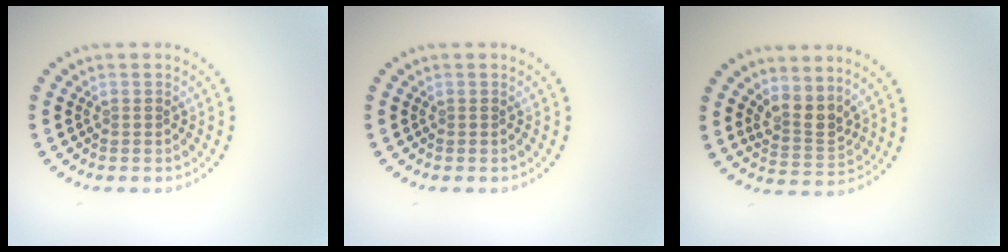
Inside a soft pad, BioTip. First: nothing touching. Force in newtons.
{"total": 0.0}
{"total": 3.0, "press": 2.5, "slide": 1.7}